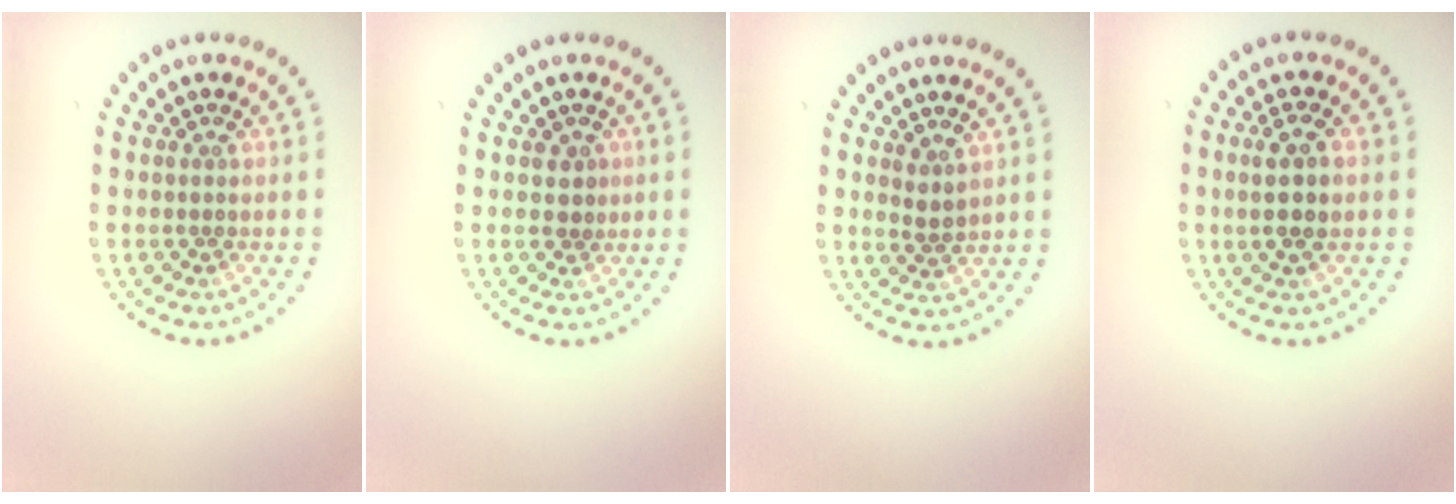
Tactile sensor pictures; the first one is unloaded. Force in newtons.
{"total": 1.2, "press": 1.1, "slide": 0.5}
{"total": 1.1, "press": 0.7, "slide": 0.8}
{"total": 2.7, "press": 2.6, "slide": 1.0}